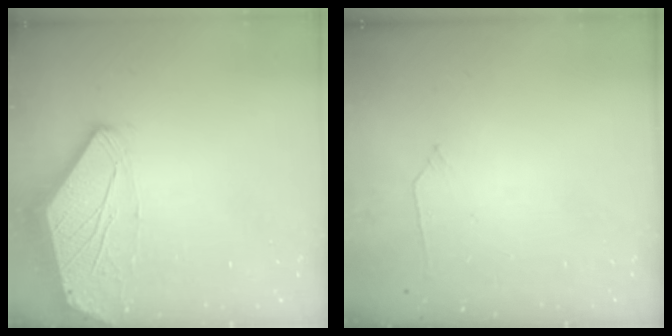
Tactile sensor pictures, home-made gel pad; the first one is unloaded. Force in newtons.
{"total": 4.6, "press": 4.5, "slide": 0.7}